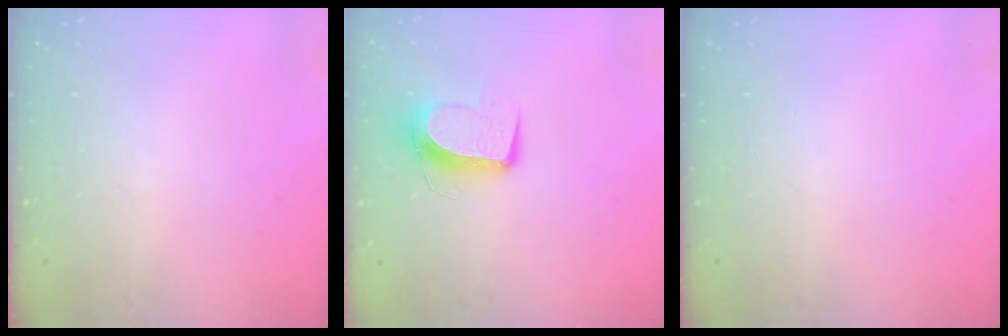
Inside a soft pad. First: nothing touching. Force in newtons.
{"total": 10.5, "press": 10.5, "slide": 0.8}
{"total": 0.0}